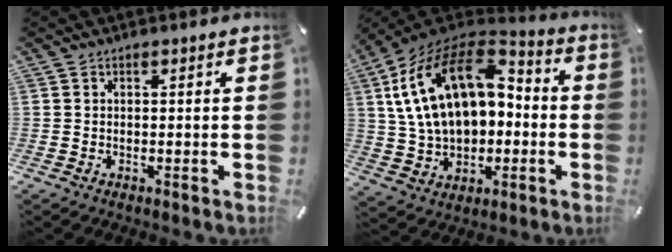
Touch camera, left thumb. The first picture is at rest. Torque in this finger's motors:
{"motor_torque": [2.51, 2.49, 2.05, -0.72, 0.96]}